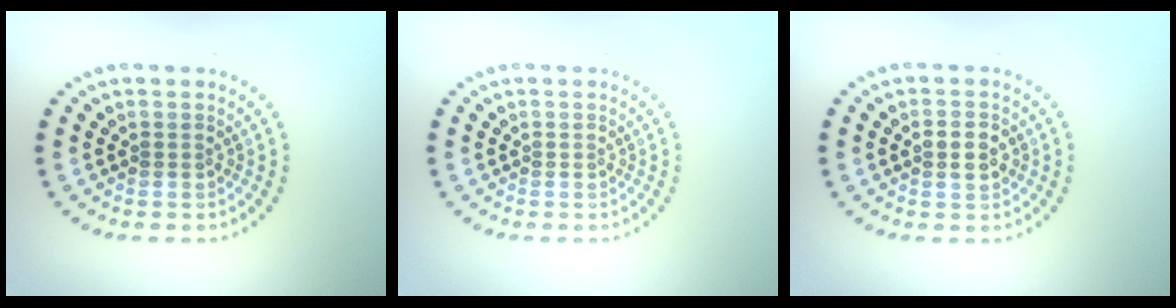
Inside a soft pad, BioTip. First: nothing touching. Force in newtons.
{"total": 0.0}
{"total": 2.6, "press": 2.6, "slide": 0.1}